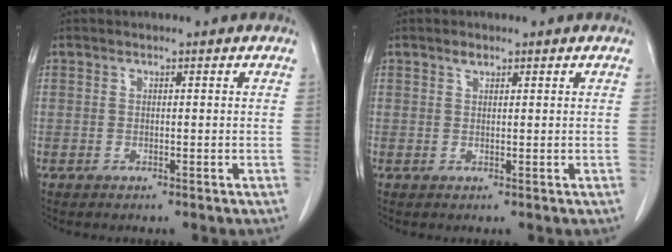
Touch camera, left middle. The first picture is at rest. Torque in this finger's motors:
{"motor_torque": [0.35, -0.22, -0.01, 0.00]}